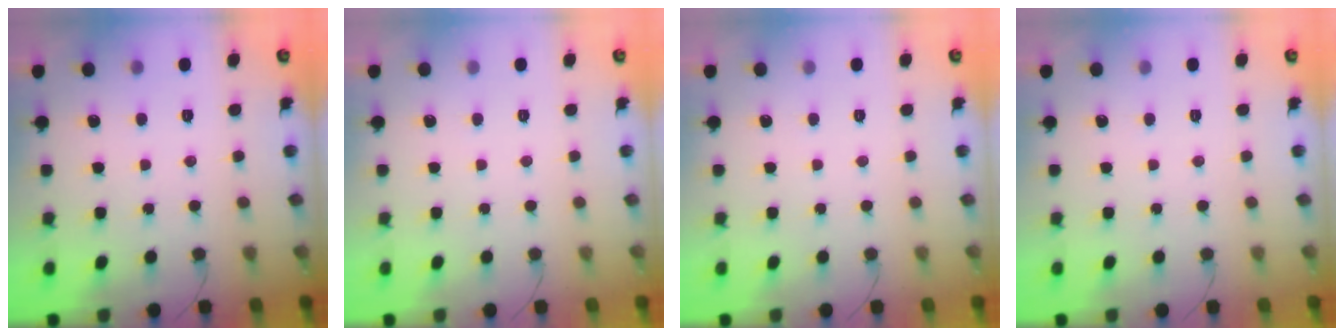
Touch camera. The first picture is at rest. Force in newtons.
{"total": 0.0}
{"total": 0.0}
{"total": 0.0}